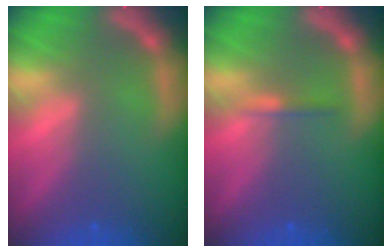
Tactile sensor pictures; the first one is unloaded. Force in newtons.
{"total": 0.9}